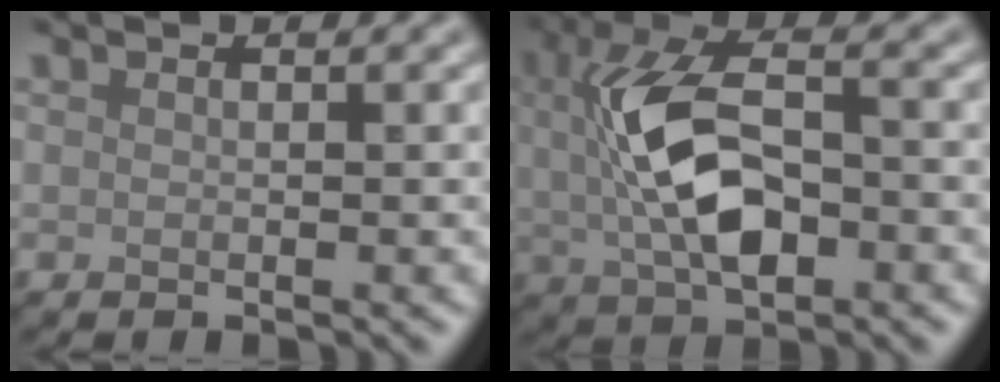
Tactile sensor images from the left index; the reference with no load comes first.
{"total": 7.9, "force": [0.3, 3.9, 6.8], "torque": [-0.141, 0.008, 0.002]}